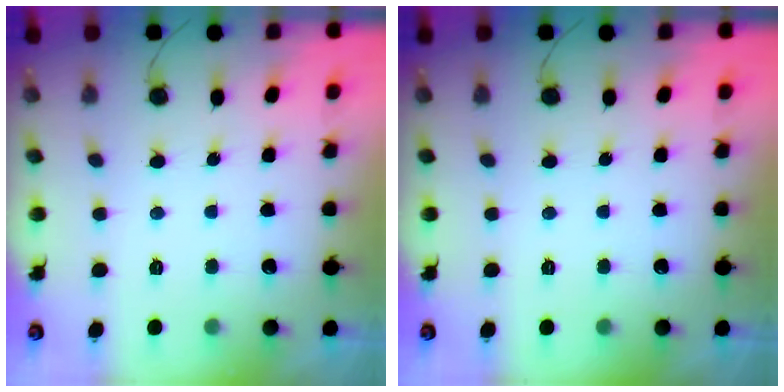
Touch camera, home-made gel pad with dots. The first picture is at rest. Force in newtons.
{"total": 0.0}